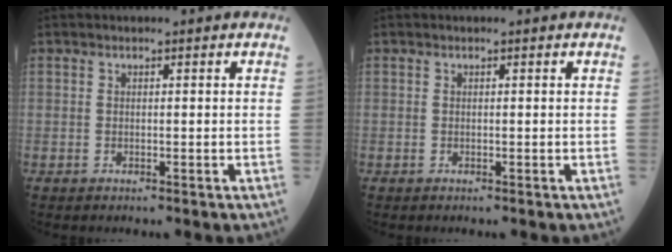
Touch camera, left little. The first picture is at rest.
{"total": 0.0}